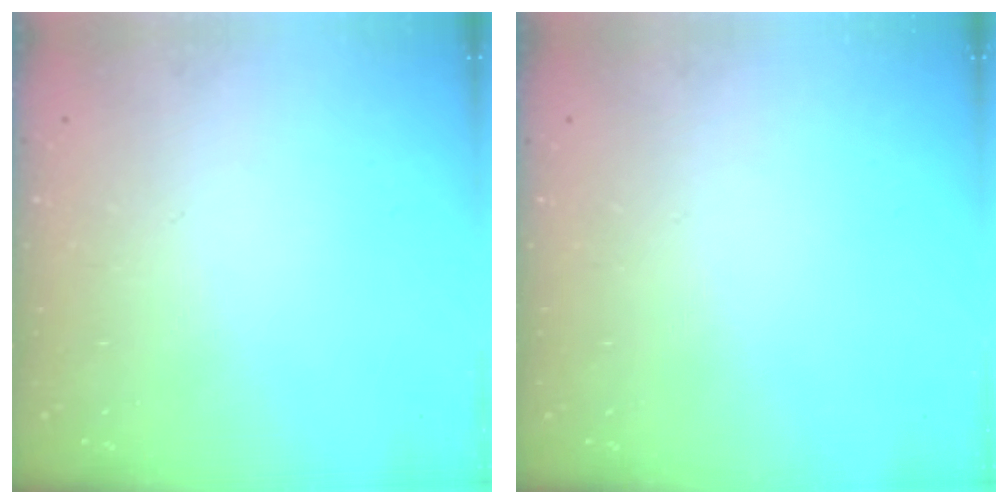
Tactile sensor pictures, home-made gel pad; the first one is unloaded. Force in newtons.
{"total": 0.0}